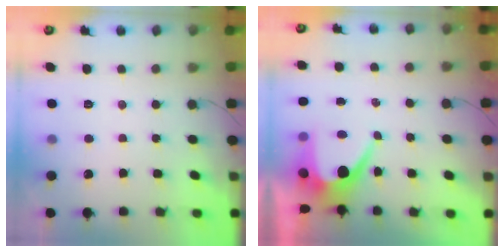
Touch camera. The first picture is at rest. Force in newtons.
{"total": 8.4, "press": 8.4, "slide": 0.5}